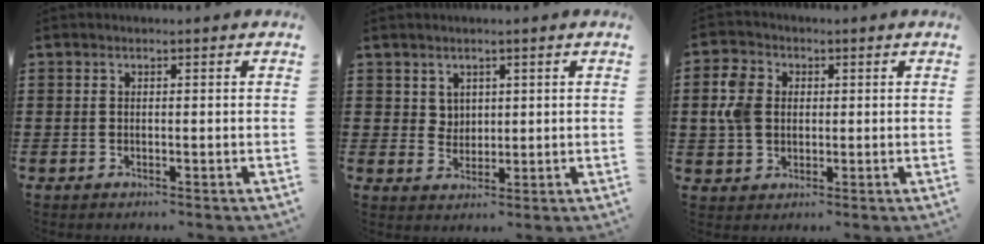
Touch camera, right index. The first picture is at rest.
{"total": 2.6, "force": [1.7, 2.0, 0.5], "torque": [-0.017, 0.008, 0.033]}
{"total": 5.9, "force": [0.6, 4.8, 3.3], "torque": [-0.098, 0.009, 0.005]}